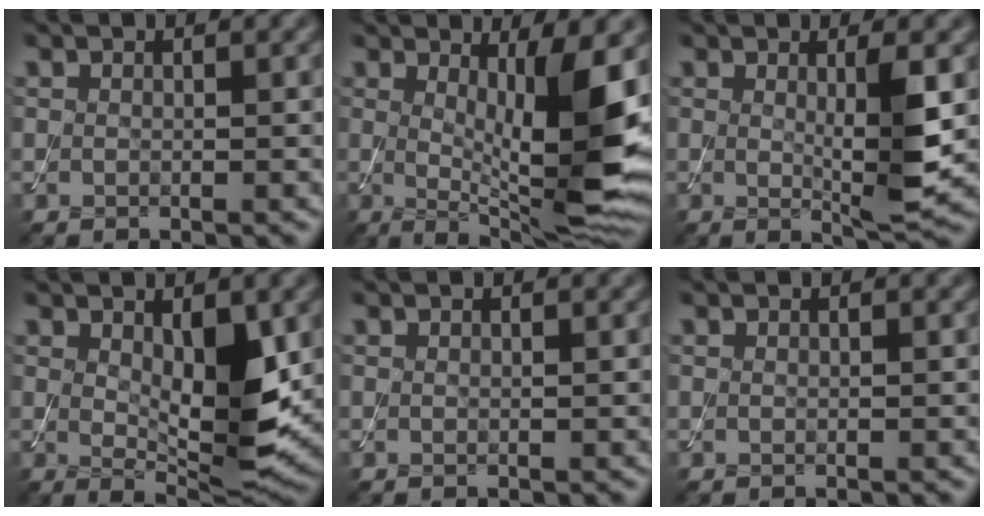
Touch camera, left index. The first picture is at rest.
{"total": 10.5, "force": [1.2, 2.6, 10.1], "torque": [-0.150, -0.024, 0.027]}
{"total": 4.4, "force": [0.4, 0.6, 4.4], "torque": [-0.070, -0.012, 0.010]}
{"total": 6.9, "force": [1.0, 2.7, 6.3], "torque": [-0.103, -0.013, 0.024]}
{"total": 0.0}
{"total": 0.0}